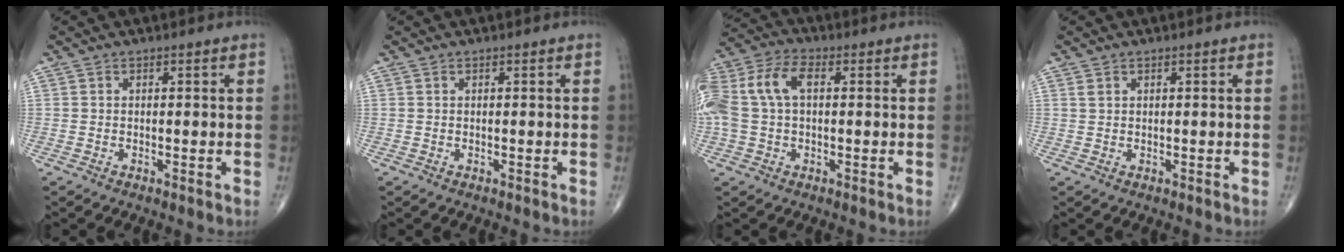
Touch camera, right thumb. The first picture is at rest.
{"total": 0.0}
{"total": 13.0, "force": [2.0, 7.9, 10.2], "torque": [-0.241, 0.038, 0.036]}
{"total": 0.8, "force": [0.5, 0.5, 0.4], "torque": [-0.007, 0.004, 0.010]}